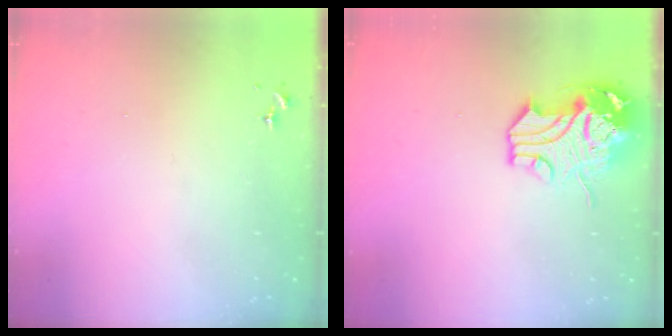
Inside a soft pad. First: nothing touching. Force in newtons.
{"total": 12.6, "press": 12.5, "slide": 2.1}